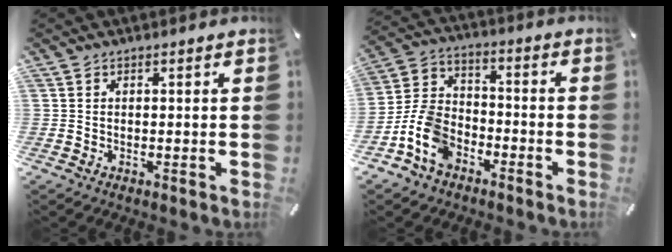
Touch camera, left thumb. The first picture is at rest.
{"total": 10.8, "force": [-6.2, 7.4, 4.8], "torque": [-0.113, 0.030, -0.117]}